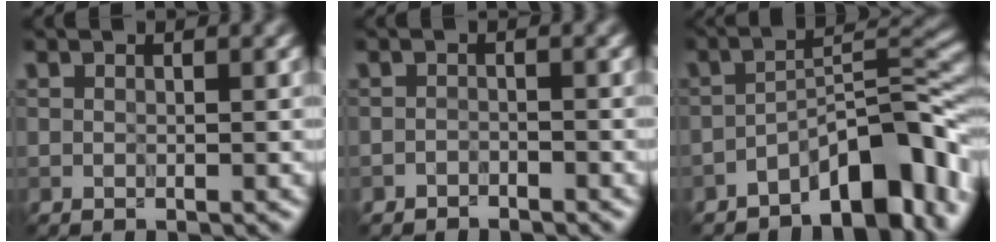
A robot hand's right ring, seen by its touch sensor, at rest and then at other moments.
{"total": 1.0, "force": [-1.0, 0.3, -0.1], "torque": [0.005, 0.005, -0.020]}
{"total": 8.7, "force": [-5.3, 3.1, 6.2], "torque": [-0.075, 0.015, -0.091]}